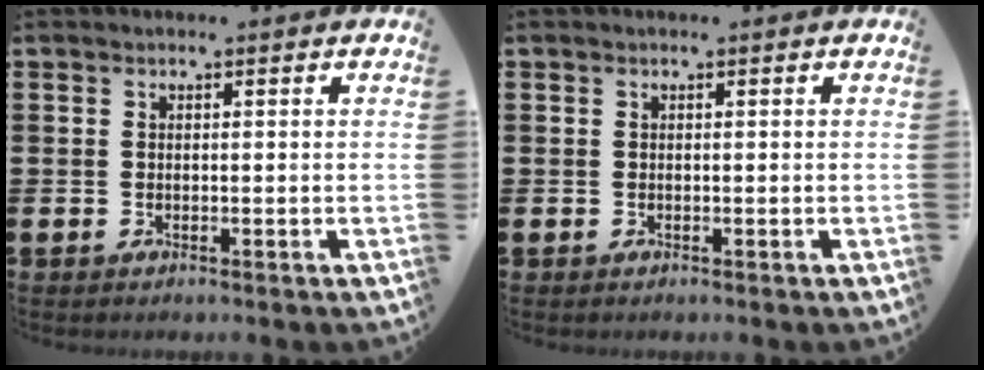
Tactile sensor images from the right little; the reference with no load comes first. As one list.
[{"total": 0.0}]